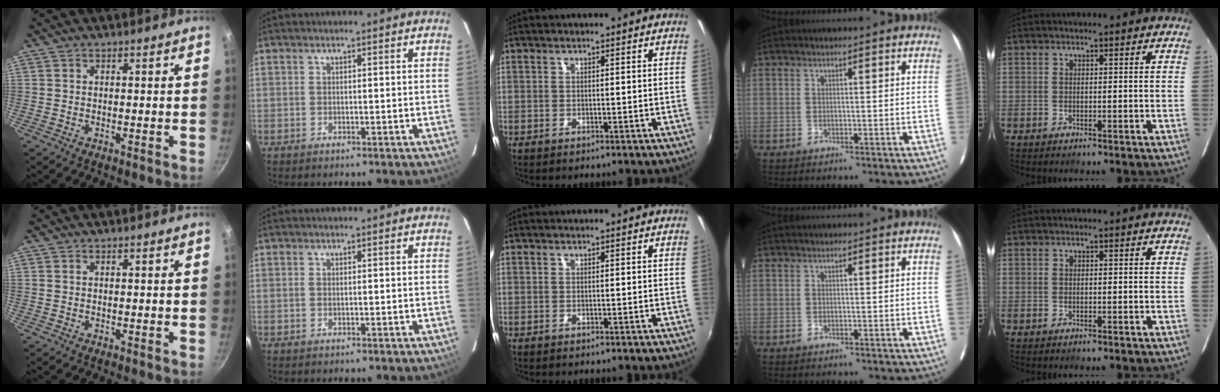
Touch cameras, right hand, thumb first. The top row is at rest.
{}